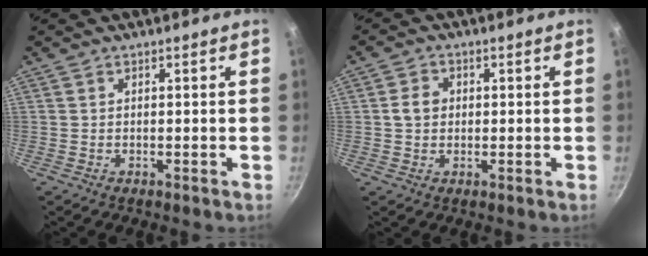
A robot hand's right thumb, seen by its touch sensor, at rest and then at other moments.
{"total": 3.8, "force": [0.3, 3.2, 2.0], "torque": [-0.023, 0.007, -0.001]}